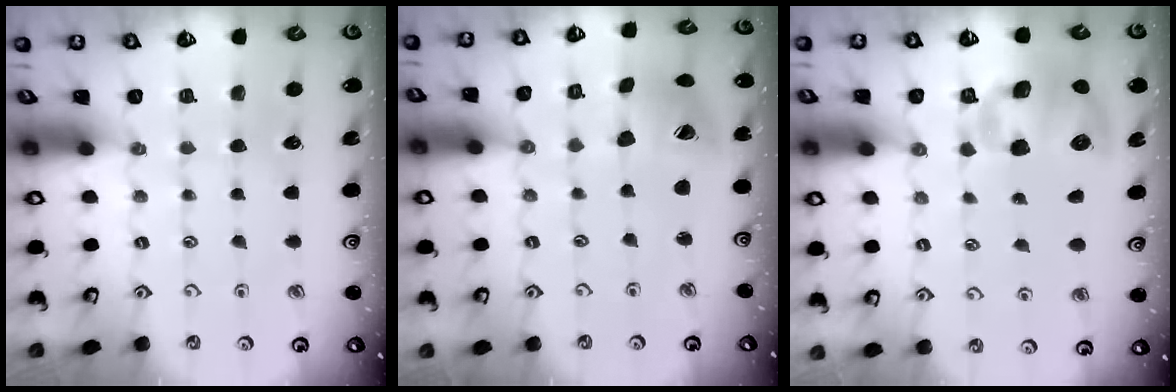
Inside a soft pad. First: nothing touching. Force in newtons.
{"total": 11.0, "press": 10.9, "slide": 1.1}
{"total": 12.6, "press": 12.4, "slide": 2.1}